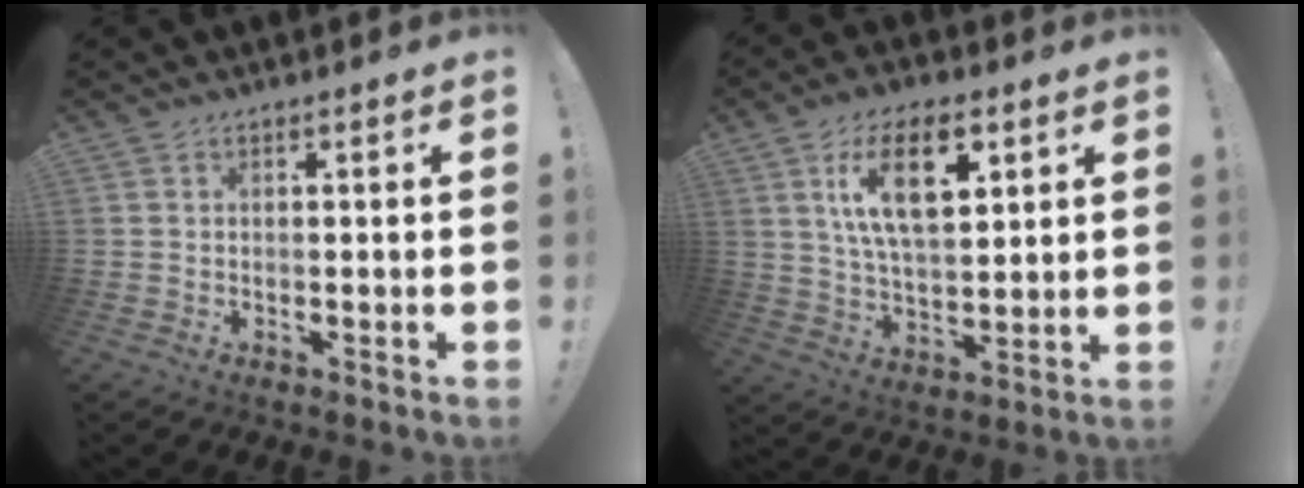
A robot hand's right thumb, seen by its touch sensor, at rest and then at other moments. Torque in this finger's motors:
{"motor_torque": [0.68, 2.24, 0.44, 0.05, 0.16]}